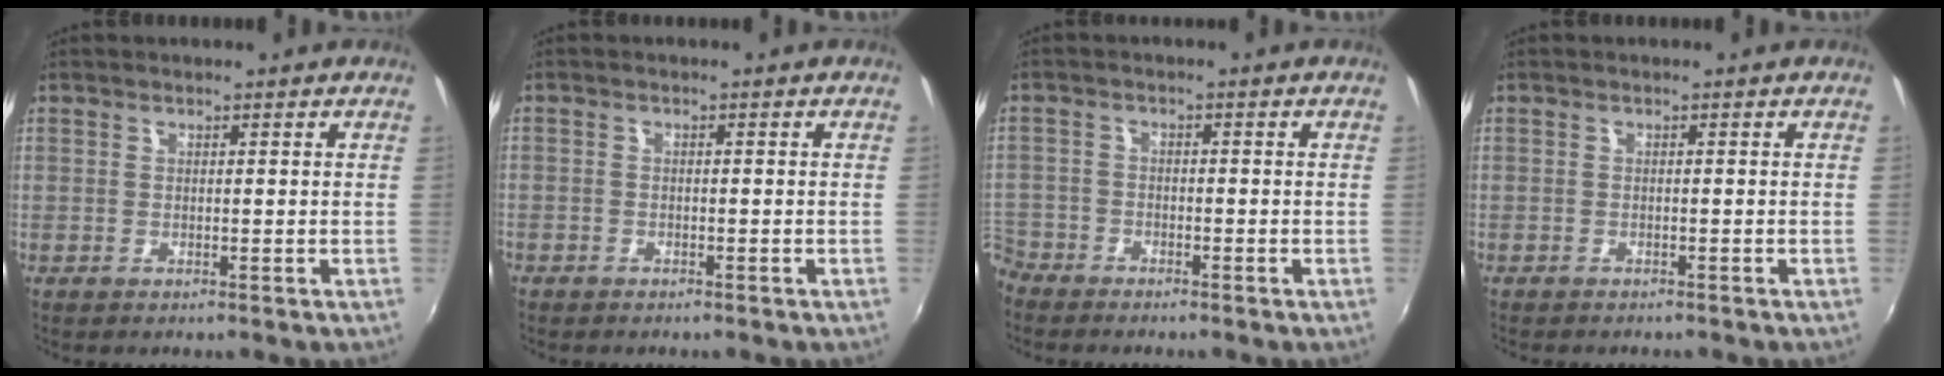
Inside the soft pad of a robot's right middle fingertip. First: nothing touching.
{"total": 1.7, "force": [-1.5, 0.9, 0.4], "torque": [-0.020, 0.002, -0.025]}
{"total": 6.9, "force": [-5.4, 4.1, 1.2], "torque": [-0.064, -0.004, -0.109]}
{"total": 2.2, "force": [-2.0, 0.5, 0.7], "torque": [-0.021, -0.012, -0.031]}